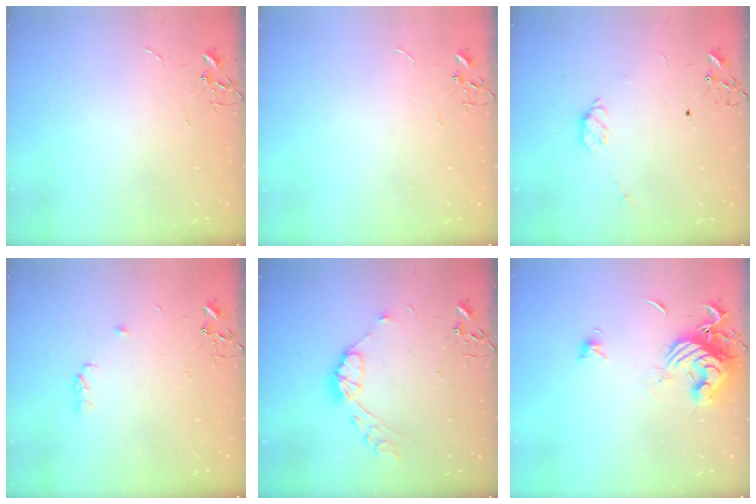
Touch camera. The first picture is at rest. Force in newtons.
{"total": 0.0}
{"total": 6.1, "press": 6.0, "slide": 1.0}
{"total": 4.2, "press": 4.1, "slide": 0.6}
{"total": 10.2, "press": 10.2, "slide": 0.8}
{"total": 12.5, "press": 12.5, "slide": 1.4}